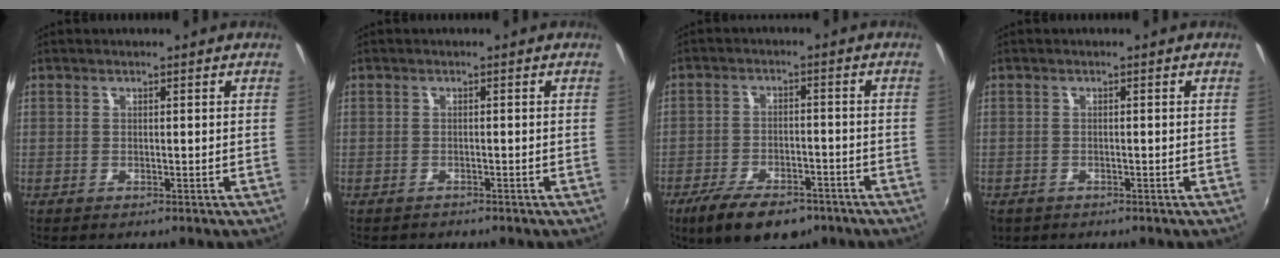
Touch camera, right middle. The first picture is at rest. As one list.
[{"total": 1.2, "force": [-1.1, 0.4, 0.1], "torque": [-0.007, -0.003, -0.017]}, {"total": 12.1, "force": [-8.4, 5.2, 6.9], "torque": [-0.151, -0.020, -0.135]}, {"total": 2.5, "force": [-1.5, 1.8, 1.0], "torque": [-0.025, -0.009, -0.021]}]